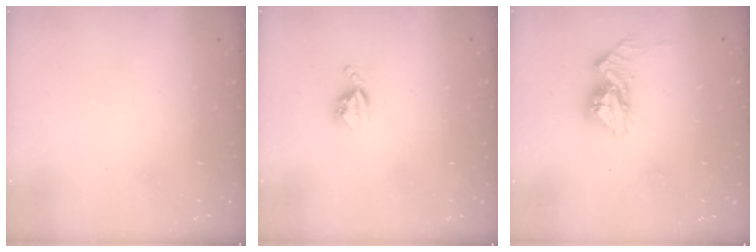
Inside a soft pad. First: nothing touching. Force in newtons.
{"total": 4.4, "press": 4.3, "slide": 0.5}
{"total": 10.5, "press": 10.5, "slide": 1.0}